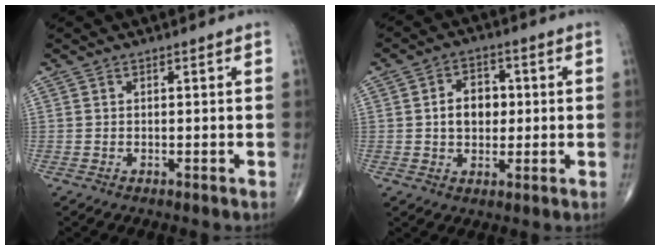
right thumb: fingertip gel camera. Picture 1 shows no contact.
{"total": 7.4, "force": [0.4, 5.6, 4.8], "torque": [-0.050, 0.012, 0.005]}